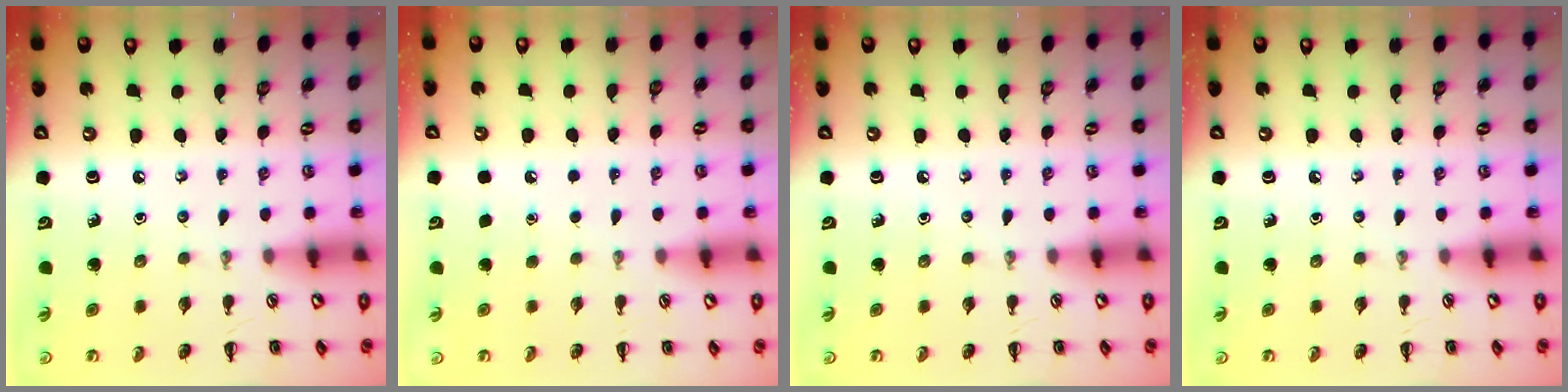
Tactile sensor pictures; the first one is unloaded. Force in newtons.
{"total": 1.9, "press": 1.9, "slide": 0.2}
{"total": 0.0}
{"total": 0.0}